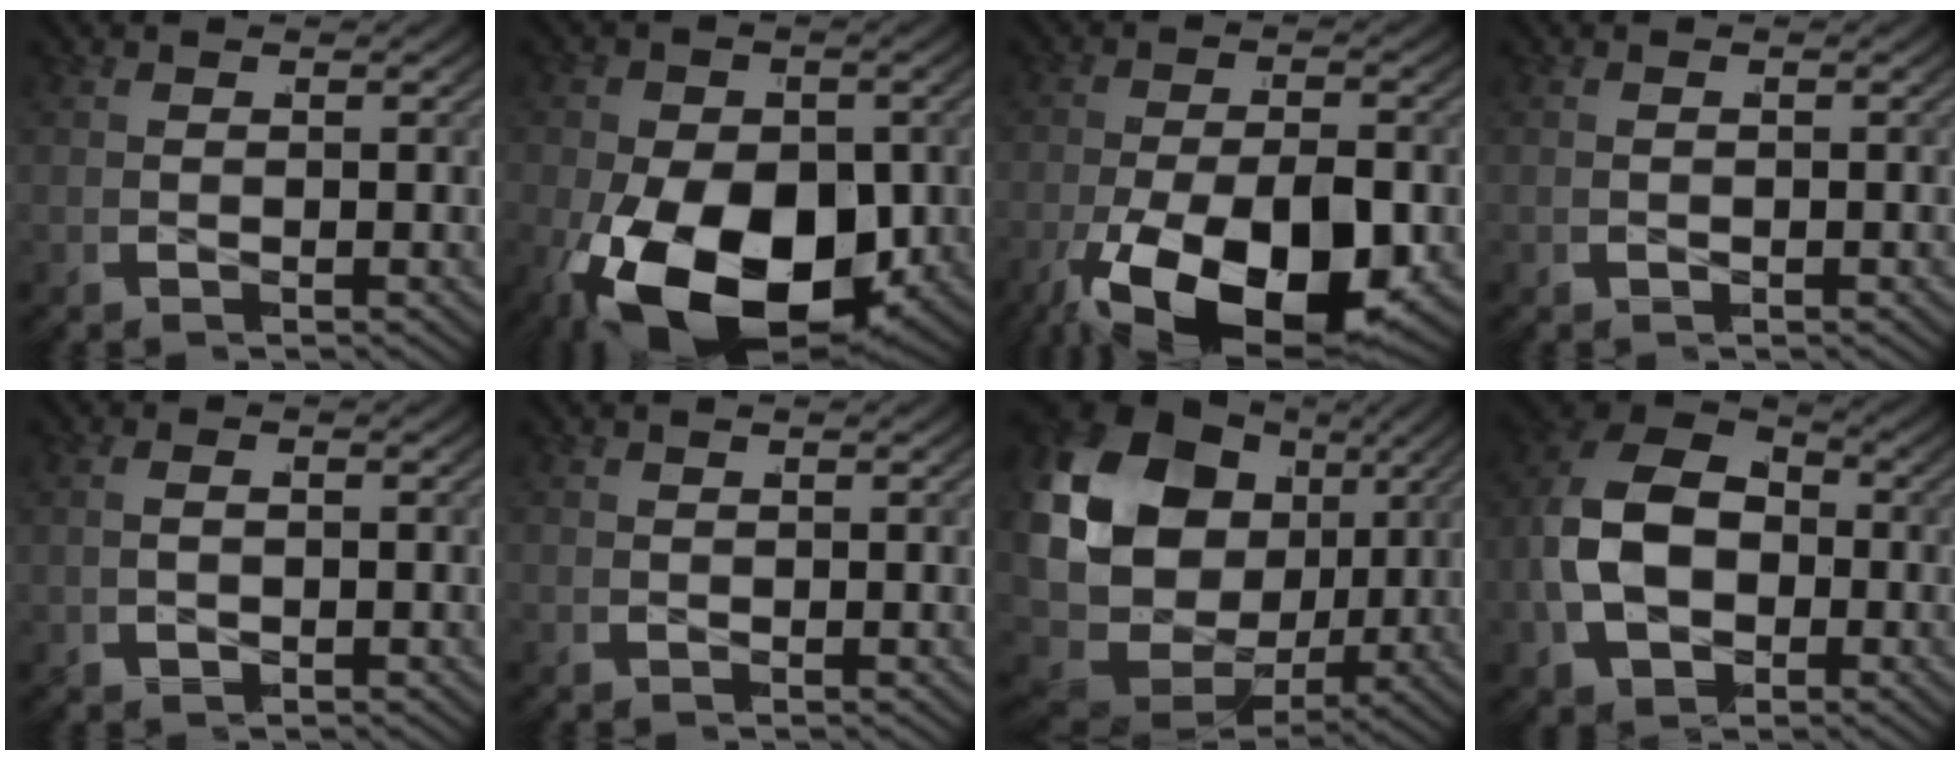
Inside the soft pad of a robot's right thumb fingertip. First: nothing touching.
{"total": 17.2, "force": [-4.8, 11.0, 12.4], "torque": [-0.238, -0.066, -0.047]}
{"total": 14.2, "force": [-5.4, 7.9, 10.5], "torque": [-0.214, -0.058, -0.065]}
{"total": 0.0}
{"total": 1.1, "force": [-0.4, 0.5, 0.8], "torque": [-0.011, 0.014, -0.014]}
{"total": 0.0}
{"total": 20.6, "force": [1.4, 14.3, 14.7], "torque": [-0.331, -0.023, 0.038]}
{"total": 13.3, "force": [0.7, 9.8, 9.0], "torque": [-0.209, 0.001, 0.011]}